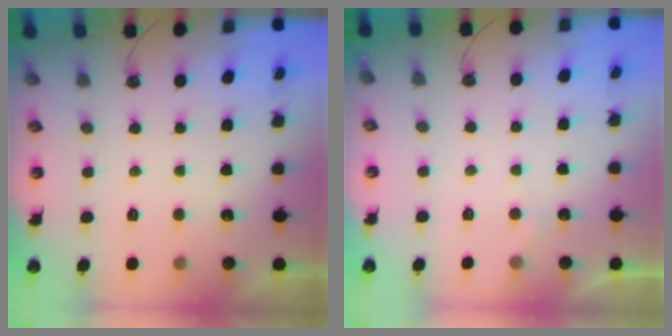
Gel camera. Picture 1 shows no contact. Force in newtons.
{"total": 3.9, "press": 3.8, "slide": 0.5}